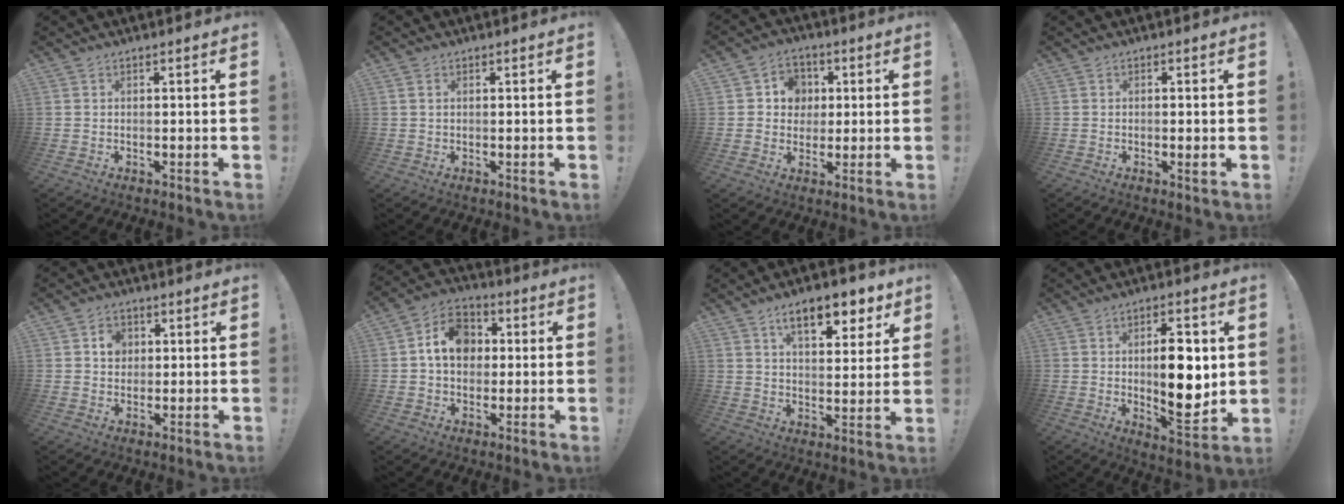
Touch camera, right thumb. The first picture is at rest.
{"total": 1.1, "force": [0.6, 0.5, 0.7], "torque": [-0.017, 0.002, 0.012]}
{"total": 8.4, "force": [1.1, 8.0, 2.3], "torque": [-0.030, -0.001, 0.027]}
{"total": 1.5, "force": [-0.3, 0.2, 1.5], "torque": [-0.019, 0.000, -0.007]}
{"total": 4.9, "force": [1.4, 4.3, 1.9], "torque": [-0.017, -0.002, 0.021]}
{"total": 11.8, "force": [2.2, 9.5, 6.7], "torque": [-0.089, 0.004, 0.047]}
{"total": 12.8, "force": [7.3, 5.1, 9.2], "torque": [-0.125, -0.035, 0.121]}
{"total": 13.9, "force": [1.2, 6.1, 12.5], "torque": [-0.186, -0.008, 0.013]}